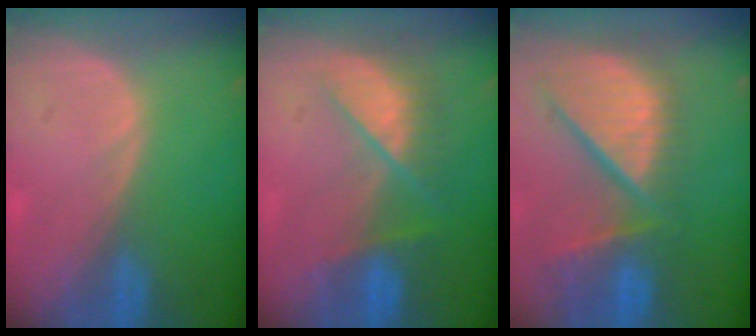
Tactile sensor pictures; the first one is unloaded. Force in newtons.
{"total": 7.2, "press": 6.9, "slide": 2.0}
{"total": 13.1, "press": 11.0, "slide": 7.1}